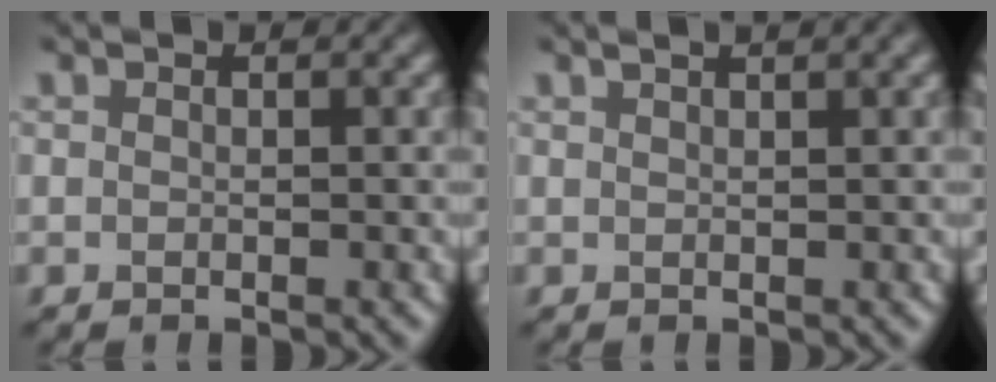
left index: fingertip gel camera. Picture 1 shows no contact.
{"total": 1.4, "force": [1.1, 0.1, 0.9], "torque": [-0.011, 0.005, 0.015]}